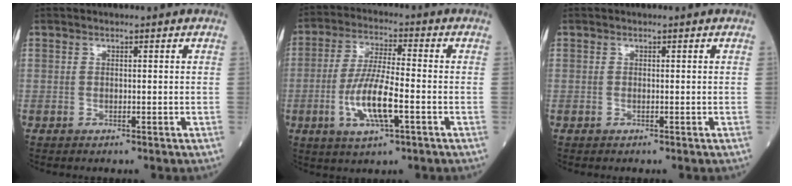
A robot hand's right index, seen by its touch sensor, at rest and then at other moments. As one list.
[{"total": 10.0, "force": [-2.8, 1.9, 9.4], "torque": [-0.188, -0.006, -0.055]}, {"total": 0.0}]